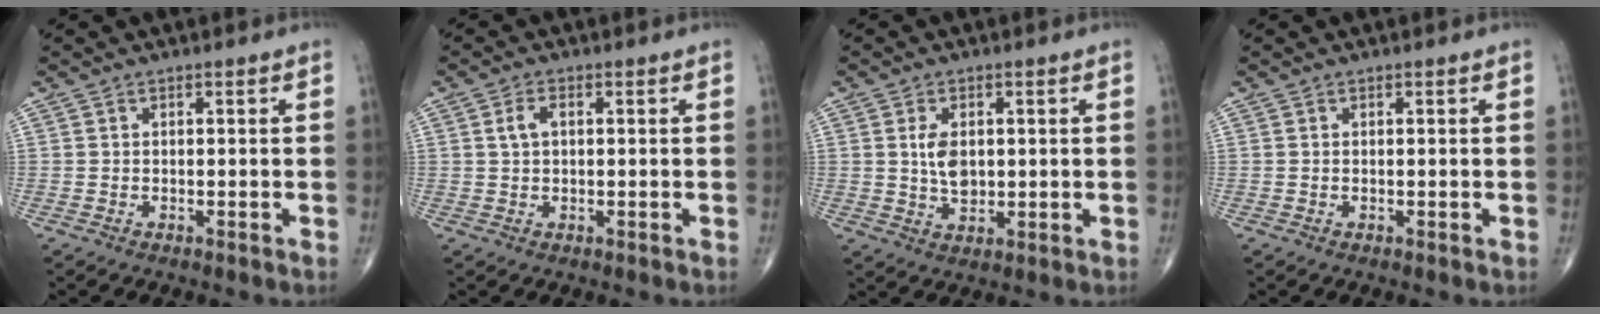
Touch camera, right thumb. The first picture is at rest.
{"total": 2.8, "force": [0.6, 1.6, 2.2], "torque": [-0.048, 0.007, 0.011]}
{"total": 5.4, "force": [0.9, 3.2, 4.2], "torque": [-0.067, -0.008, 0.020]}
{"total": 0.0}